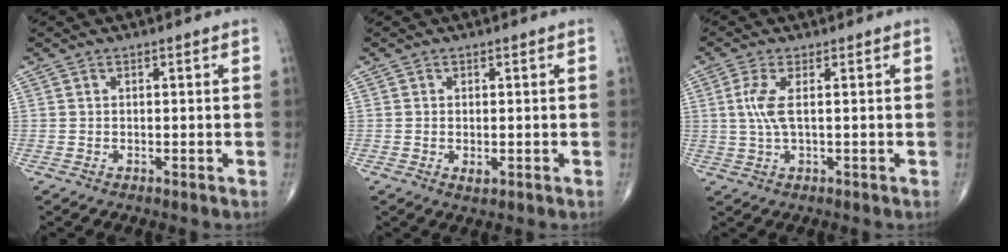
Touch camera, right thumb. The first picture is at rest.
{"total": 1.5, "force": [-0.3, 0.8, 1.2], "torque": [-0.023, -0.004, -0.004]}
{"total": 4.4, "force": [0.7, 1.1, 4.2], "torque": [-0.116, 0.002, 0.015]}